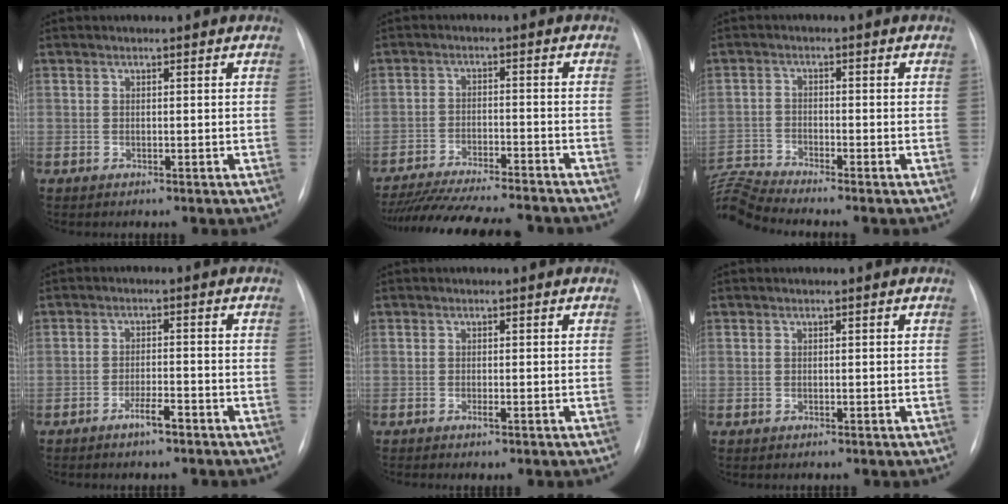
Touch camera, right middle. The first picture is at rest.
{"total": 19.0, "force": [-17.1, 1.9, 7.9], "torque": [-0.148, -0.028, -0.248]}
{"total": 7.5, "force": [-7.2, -2.1, 1.1], "torque": [-0.040, 0.002, -0.141]}
{"total": 2.9, "force": [-2.1, 0.2, 2.0], "torque": [-0.038, 0.000, -0.037]}
{"total": 0.6, "force": [-0.2, -0.4, 0.5], "torque": [-0.011, -0.002, -0.004]}
{"total": 0.0}